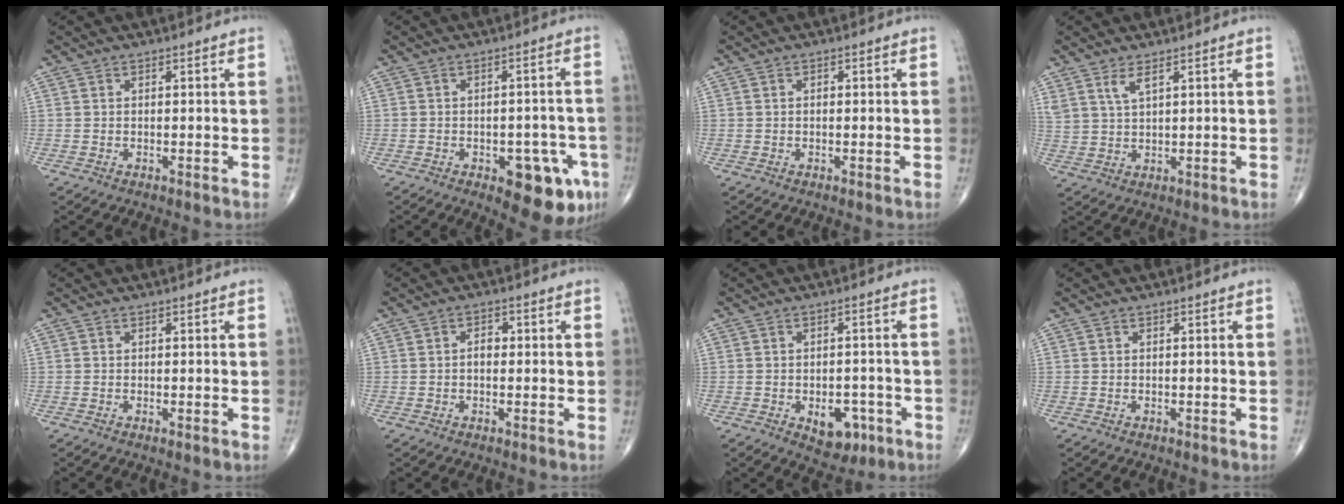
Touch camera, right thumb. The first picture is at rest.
{"total": 11.5, "force": [-5.0, 5.2, 9.0], "torque": [-0.077, 0.021, -0.054]}
{"total": 0.6, "force": [0.1, 0.4, 0.4], "torque": [-0.010, 0.002, 0.002]}
{"total": 3.6, "force": [2.3, 1.0, 2.5], "torque": [-0.055, -0.012, 0.052]}
{"total": 0.0}
{"total": 2.3, "force": [0.0, 1.5, 1.7], "torque": [-0.022, 0.008, -0.003]}
{"total": 7.0, "force": [-2.8, 4.5, 4.7], "torque": [-0.032, 0.016, -0.028]}
{"total": 0.0}